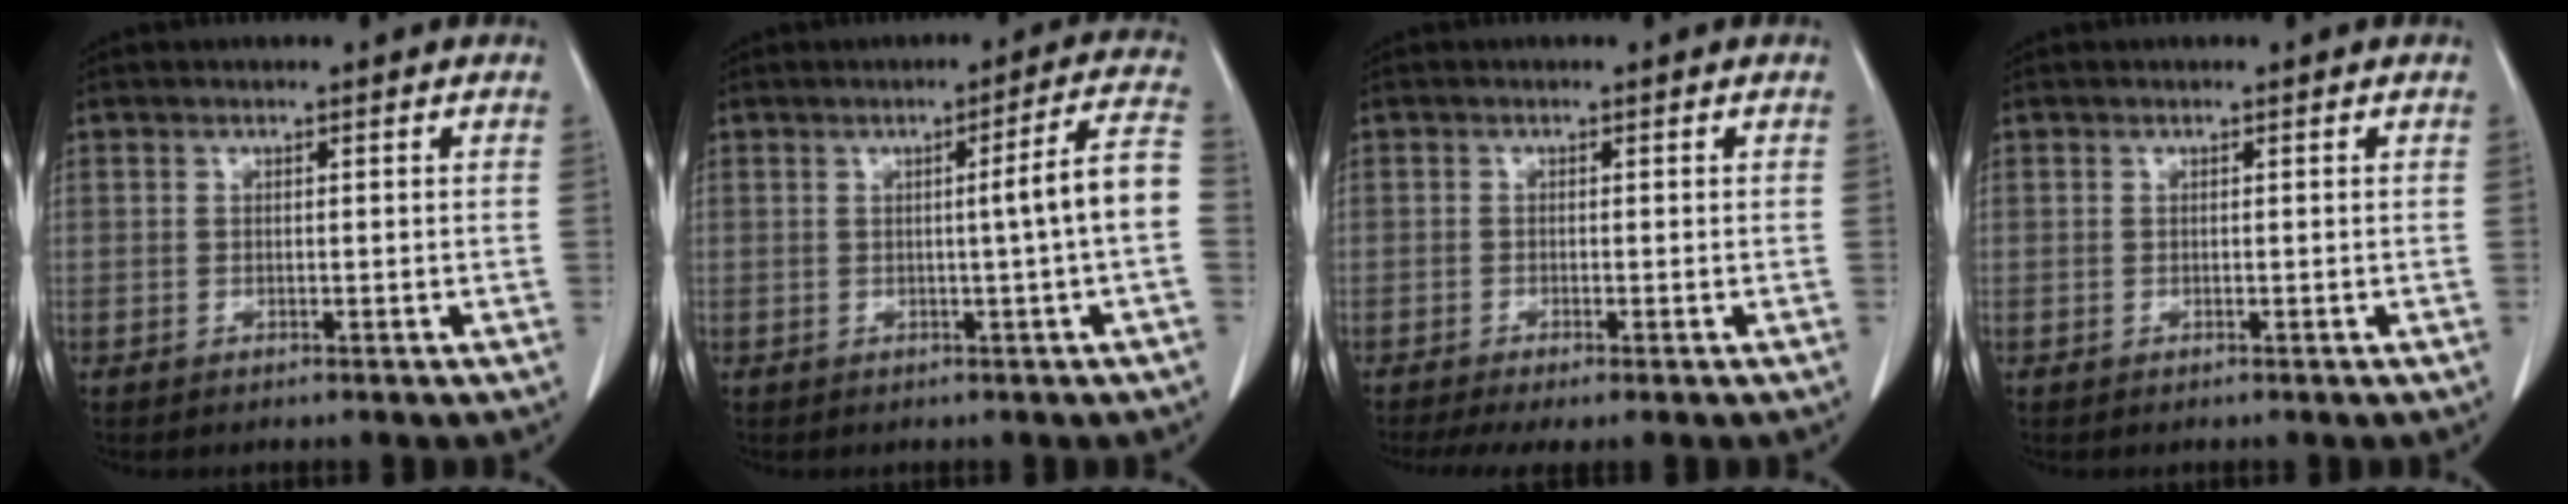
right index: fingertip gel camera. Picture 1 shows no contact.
{"total": 7.0, "force": [-0.7, -1.2, 6.9], "torque": [-0.088, 0.011, -0.009]}
{"total": 5.3, "force": [-4.0, 0.8, 3.4], "torque": [-0.054, -0.013, -0.063]}
{"total": 0.0}